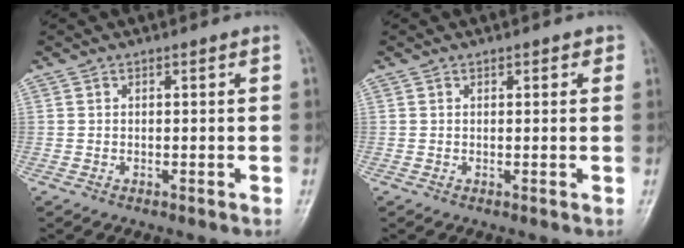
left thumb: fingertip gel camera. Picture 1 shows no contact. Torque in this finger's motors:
{"motor_torque": [-0.15, 0.23, -0.24, -0.24, 0.00]}